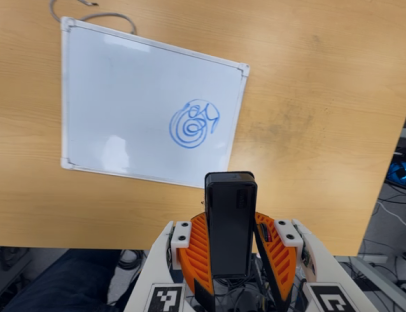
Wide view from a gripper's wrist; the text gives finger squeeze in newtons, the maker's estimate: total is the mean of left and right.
{"total": 4.6, "left": 4.5, "right": 4.7}